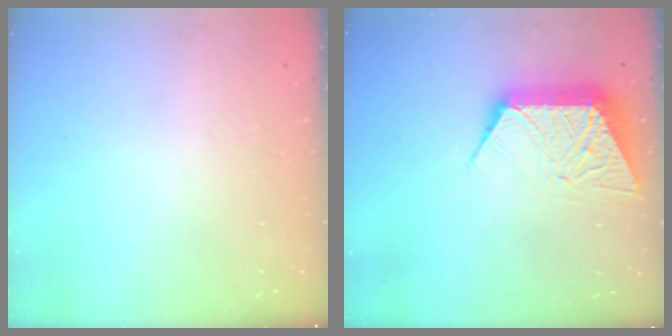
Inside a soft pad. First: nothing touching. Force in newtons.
{"total": 11.3, "press": 11.3, "slide": 0.5}